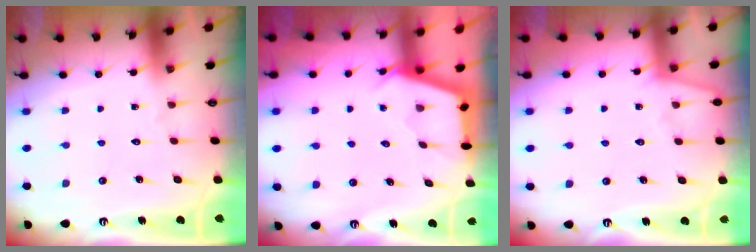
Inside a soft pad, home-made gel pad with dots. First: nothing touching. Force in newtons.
{"total": 2.6, "press": 2.6, "slide": 0.3}
{"total": 1.6, "press": 1.5, "slide": 0.3}